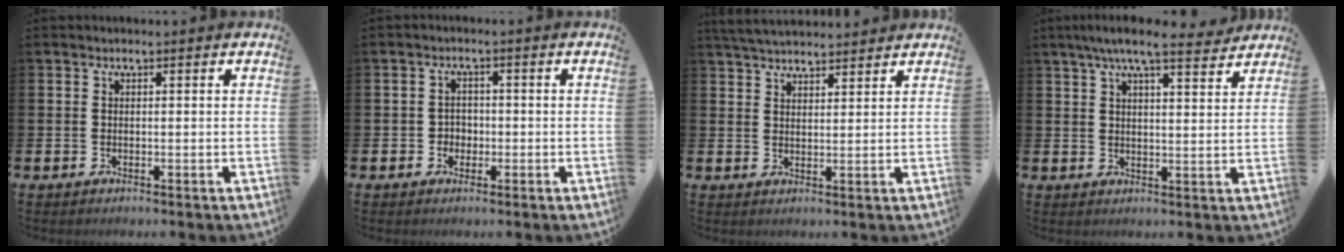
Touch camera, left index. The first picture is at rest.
{"total": 2.1, "force": [-0.5, 2.0, 0.5], "torque": [-0.009, 0.006, -0.016]}
{"total": 4.2, "force": [4.1, 0.6, 0.5], "torque": [-0.026, -0.015, 0.077]}
{"total": 7.2, "force": [6.3, 0.8, 3.3], "torque": [-0.060, -0.025, 0.108]}